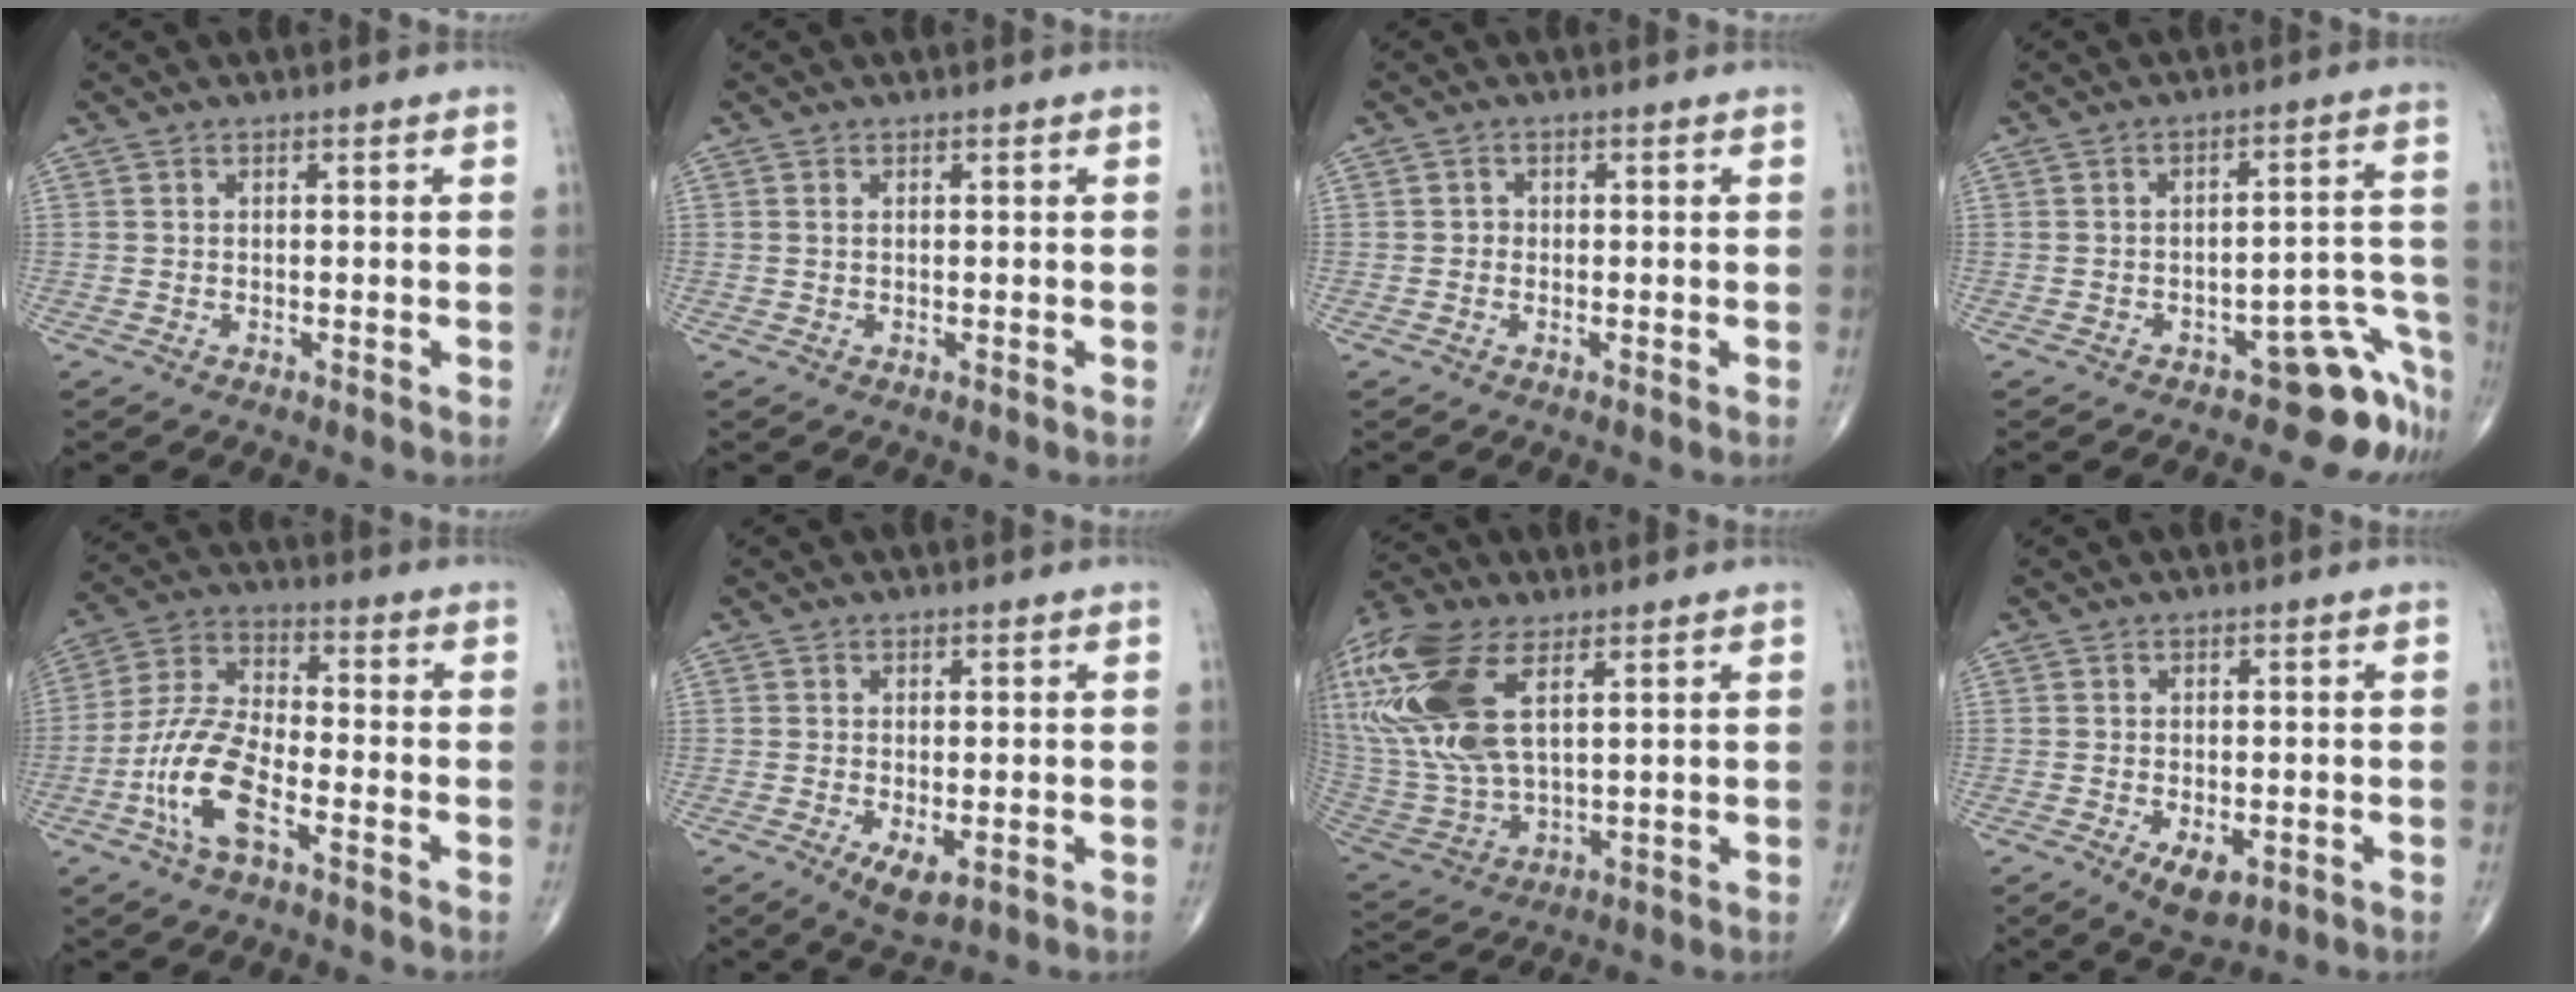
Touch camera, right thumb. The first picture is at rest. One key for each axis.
{"total": 0.5, "fx": 0.2, "fy": 0.3, "fz": 0.4, "tx": -0.011, "ty": 0.004, "tz": 0.005}
{"total": 0.9, "fx": -0.2, "fy": 0.8, "fz": 0.3, "tx": 0.002, "ty": 0.003, "tz": -0.006}
{"total": 8.7, "fx": -6.7, "fy": 3.6, "fz": 4.1, "tx": 0.011, "ty": 0.104, "tz": -0.094}
{"total": 12.3, "fx": -5.2, "fy": 4.8, "fz": 10.0, "tx": -0.213, "ty": 0.032, "tz": -0.104}
{"total": 4.1, "fx": -1.3, "fy": 1.8, "fz": 3.5, "tx": -0.059, "ty": -0.011, "tz": -0.016}
{"total": 22.2, "fx": 8.0, "fy": 10.6, "fz": 17.8, "tx": -0.420, "ty": -0.012, "tz": 0.158}
{"total": 5.1, "fx": -1.9, "fy": 2.6, "fz": 3.9, "tx": -0.059, "ty": -0.002, "tz": -0.020}